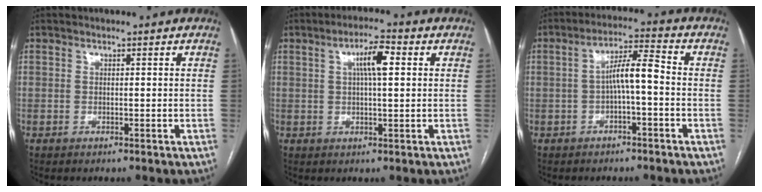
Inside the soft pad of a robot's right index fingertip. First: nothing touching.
{"total": 5.7, "force": [1.6, 1.0, 5.4], "torque": [-0.094, 0.014, 0.027]}
{"total": 6.1, "force": [-0.8, 1.0, 5.9], "torque": [-0.101, 0.025, -0.013]}